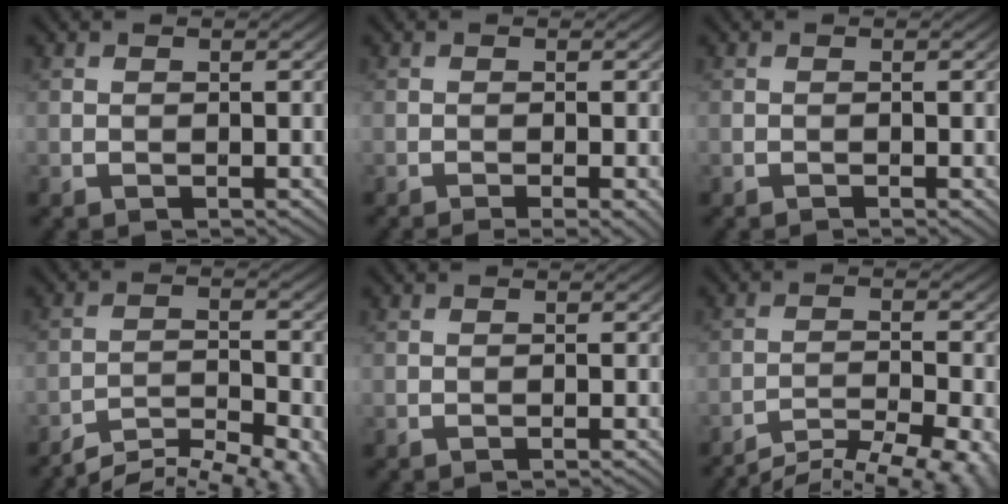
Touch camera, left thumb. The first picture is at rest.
{"total": 2.4, "force": [-1.3, 0.4, 2.0], "torque": [-0.027, 0.001, -0.023]}
{"total": 0.5, "force": [-0.4, 0.0, 0.3], "torque": [-0.006, 0.000, -0.009]}
{"total": 9.3, "force": [-8.0, 2.3, 4.2], "torque": [-0.072, -0.004, -0.117]}
{"total": 0.6, "force": [-0.6, 0.0, 0.3], "torque": [-0.002, 0.003, -0.016]}
{"total": 10.6, "force": [-9.4, 2.1, 4.5], "torque": [-0.075, -0.009, -0.129]}